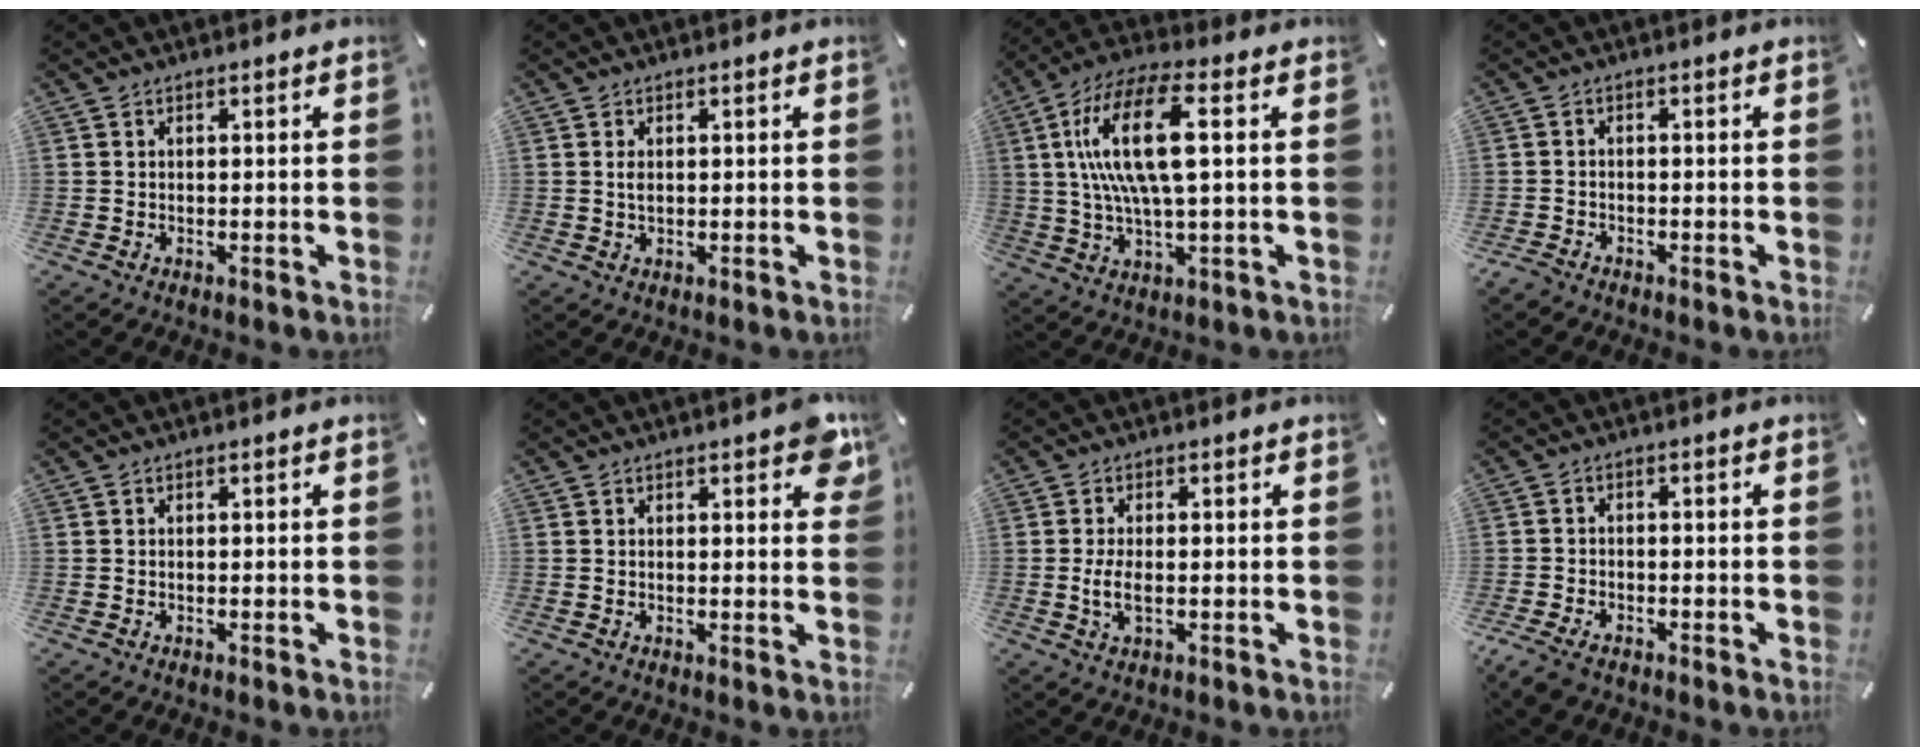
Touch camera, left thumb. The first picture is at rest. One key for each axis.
{"total": 1.3, "fx": 0.3, "fy": 0.7, "fz": 1.1, "tx": -0.023, "ty": 0.003, "tz": 0.003}
{"total": 16.5, "fx": 3.0, "fy": 5.5, "fz": 15.3, "tx": -0.320, "ty": -0.003, "tz": 0.043}
{"total": 2.3, "fx": -1.9, "fy": 1.0, "fz": 0.7, "tx": -0.025, "ty": 0.004, "tz": -0.042}
{"total": 0.0}
{"total": 4.9, "fx": 2.8, "fy": 2.0, "fz": 3.5, "tx": -0.036, "ty": -0.013, "tz": 0.043}
{"total": 4.3, "fx": -0.5, "fy": 1.8, "fz": 3.9, "tx": -0.087, "ty": -0.007, "tz": -0.013}
{"total": 3.9, "fx": -2.8, "fy": 2.0, "fz": 1.8, "tx": -0.057, "ty": 0.007, "tz": -0.059}